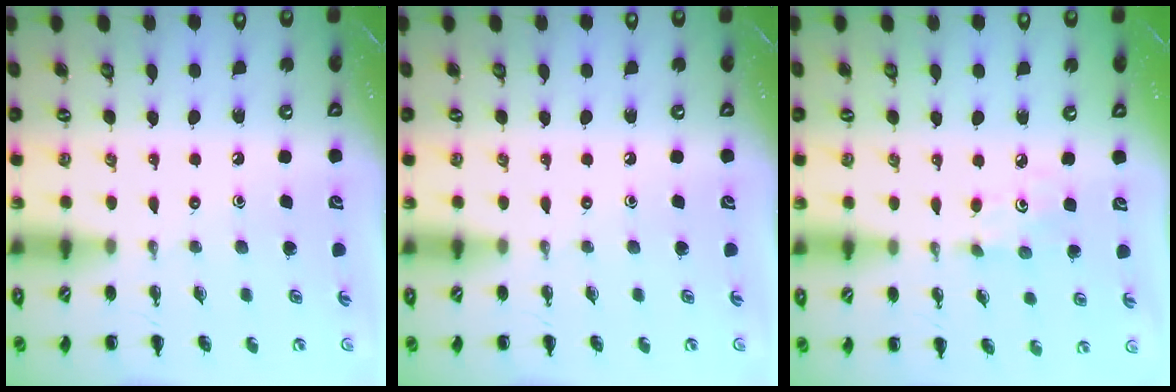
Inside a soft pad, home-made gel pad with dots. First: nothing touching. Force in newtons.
{"total": 0.0}
{"total": 3.8, "press": 3.7, "slide": 1.0}